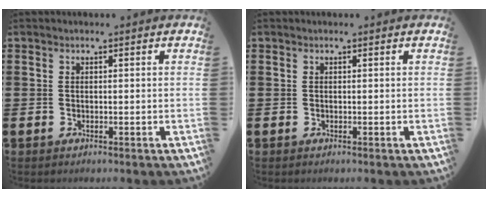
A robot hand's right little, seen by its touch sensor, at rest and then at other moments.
{"total": 0.0}